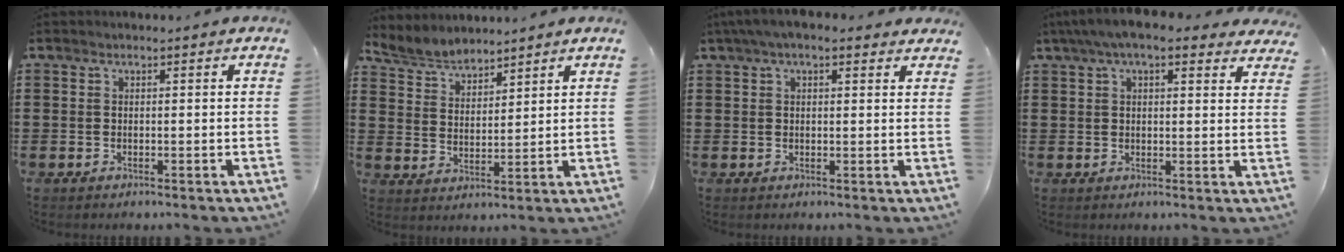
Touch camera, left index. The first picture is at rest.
{"total": 4.6, "force": [4.5, 1.0, 0.5], "torque": [-0.030, -0.012, 0.081]}
{"total": 3.6, "force": [2.4, 1.2, 2.3], "torque": [-0.052, 0.007, 0.043]}
{"total": 5.9, "force": [4.5, 1.4, 3.5], "torque": [-0.080, -0.001, 0.082]}